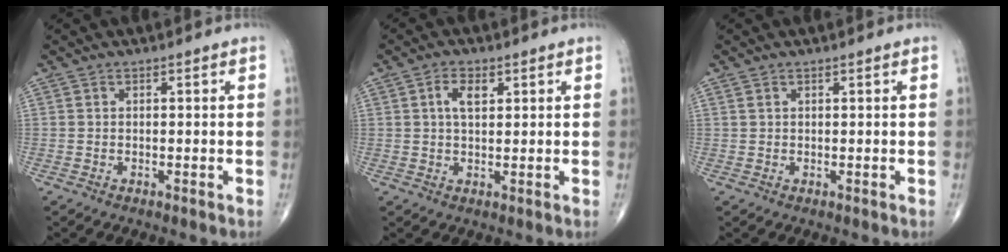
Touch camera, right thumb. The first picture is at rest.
{"total": 4.0, "force": [1.4, 2.1, 3.1], "torque": [-0.055, 0.000, 0.024]}
{"total": 0.6, "force": [0.4, 0.2, 0.3], "torque": [-0.008, 0.006, 0.011]}